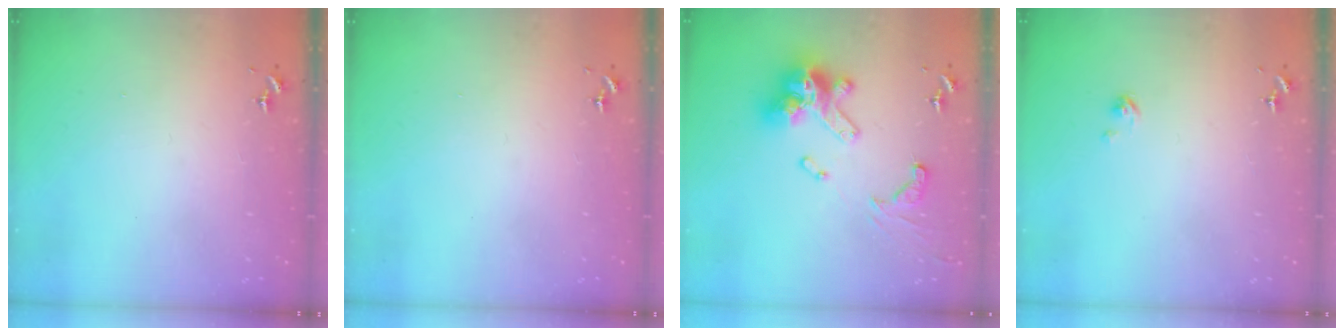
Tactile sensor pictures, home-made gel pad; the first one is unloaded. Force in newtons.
{"total": 0.0}
{"total": 18.7, "press": 18.6, "slide": 2.3}
{"total": 2.4, "press": 2.4, "slide": 0.3}